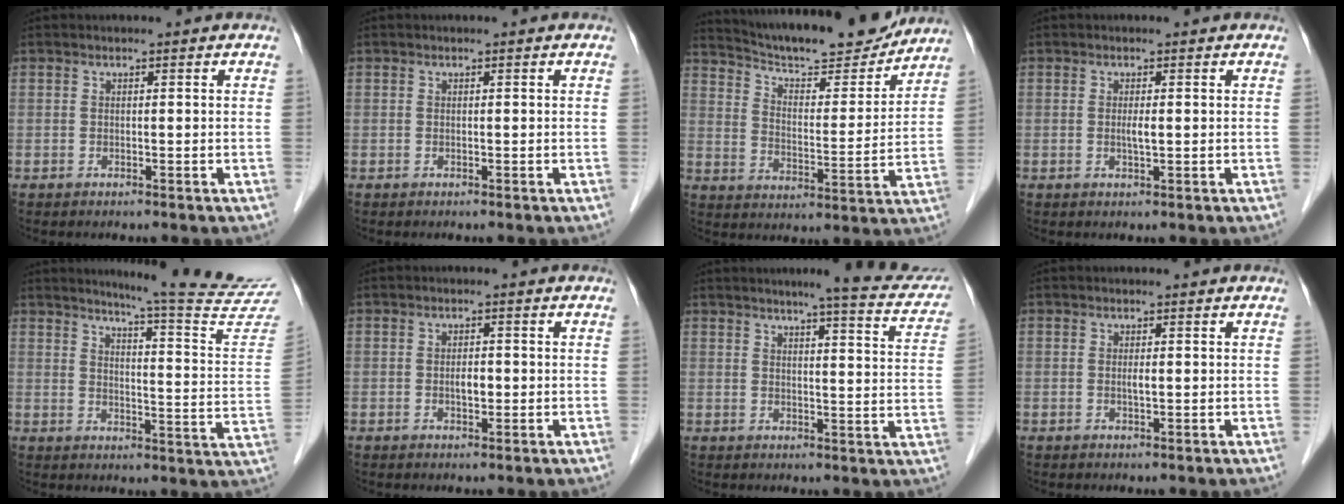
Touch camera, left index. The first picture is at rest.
{"total": 0.0}
{"total": 18.5, "force": [17.2, 2.6, 6.4], "torque": [-0.103, -0.009, 0.251]}
{"total": 1.3, "force": [0.1, 0.2, 1.3], "torque": [-0.027, -0.001, 0.002]}
{"total": 20.1, "force": [18.7, -1.1, 7.3], "torque": [-0.105, -0.107, 0.219]}
{"total": 1.8, "force": [-0.2, 0.9, 1.6], "torque": [-0.028, 0.001, -0.003]}
{"total": 12.1, "force": [10.5, 1.0, 5.8], "torque": [-0.058, -0.015, 0.102]}
{"total": 0.8, "force": [0.1, 0.1, 0.8], "torque": [-0.018, -0.002, 0.002]}